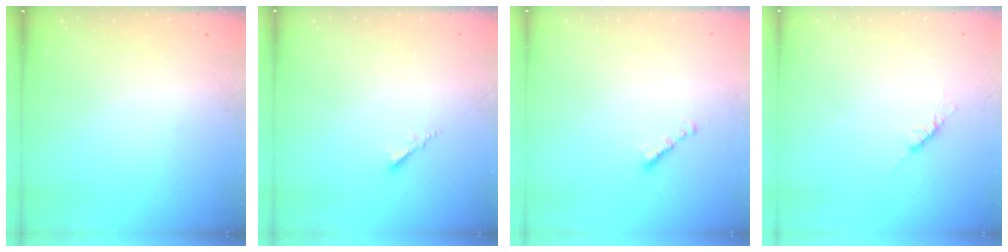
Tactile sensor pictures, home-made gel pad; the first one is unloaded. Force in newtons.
{"total": 1.8, "press": 1.7, "slide": 0.5}
{"total": 2.1, "press": 2.0, "slide": 0.7}
{"total": 4.7, "press": 4.6, "slide": 0.5}